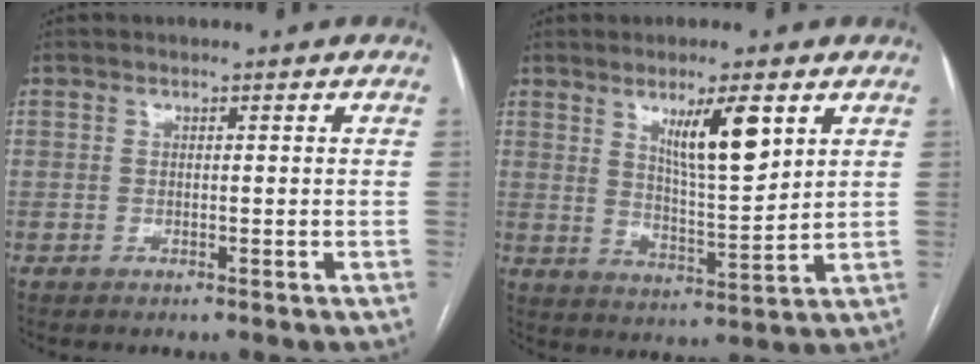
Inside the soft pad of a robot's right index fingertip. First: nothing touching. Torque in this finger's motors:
{"motor_torque": [0.57, 0.28, 0.31, 0.12]}